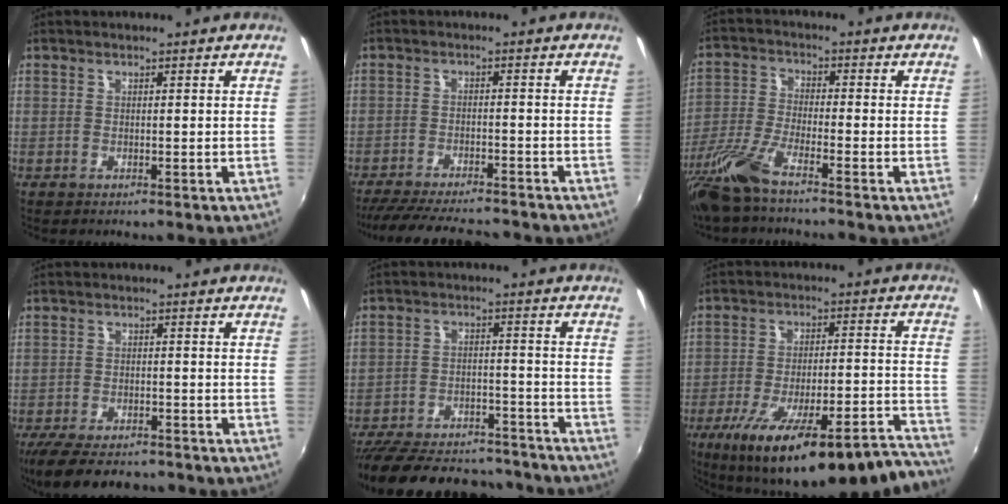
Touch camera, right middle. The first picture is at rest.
{"total": 16.1, "force": [-14.1, 3.4, 7.0], "torque": [-0.146, -0.023, -0.213]}
{"total": 9.4, "force": [-7.1, 1.2, 6.1], "torque": [-0.137, -0.020, -0.143]}
{"total": 11.5, "force": [-9.2, 4.1, 5.6], "torque": [-0.127, -0.031, -0.151]}
{"total": 25.6, "force": [-21.7, 9.3, 9.7], "torque": [-0.211, 0.011, -0.287]}
{"total": 29.9, "force": [-23.7, 6.7, 16.9], "torque": [-0.249, -0.025, -0.327]}